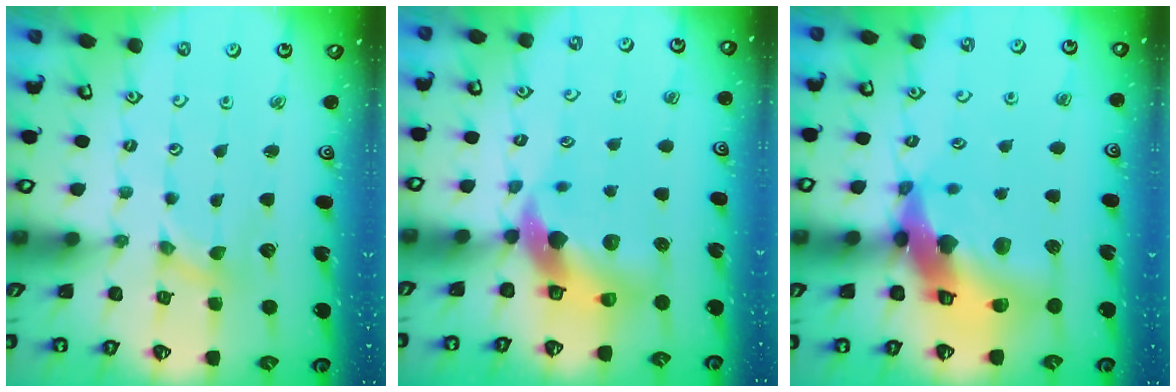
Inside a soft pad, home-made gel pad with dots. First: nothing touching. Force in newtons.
{"total": 11.8, "press": 11.6, "slide": 1.7}
{"total": 20.5, "press": 20.3, "slide": 2.6}